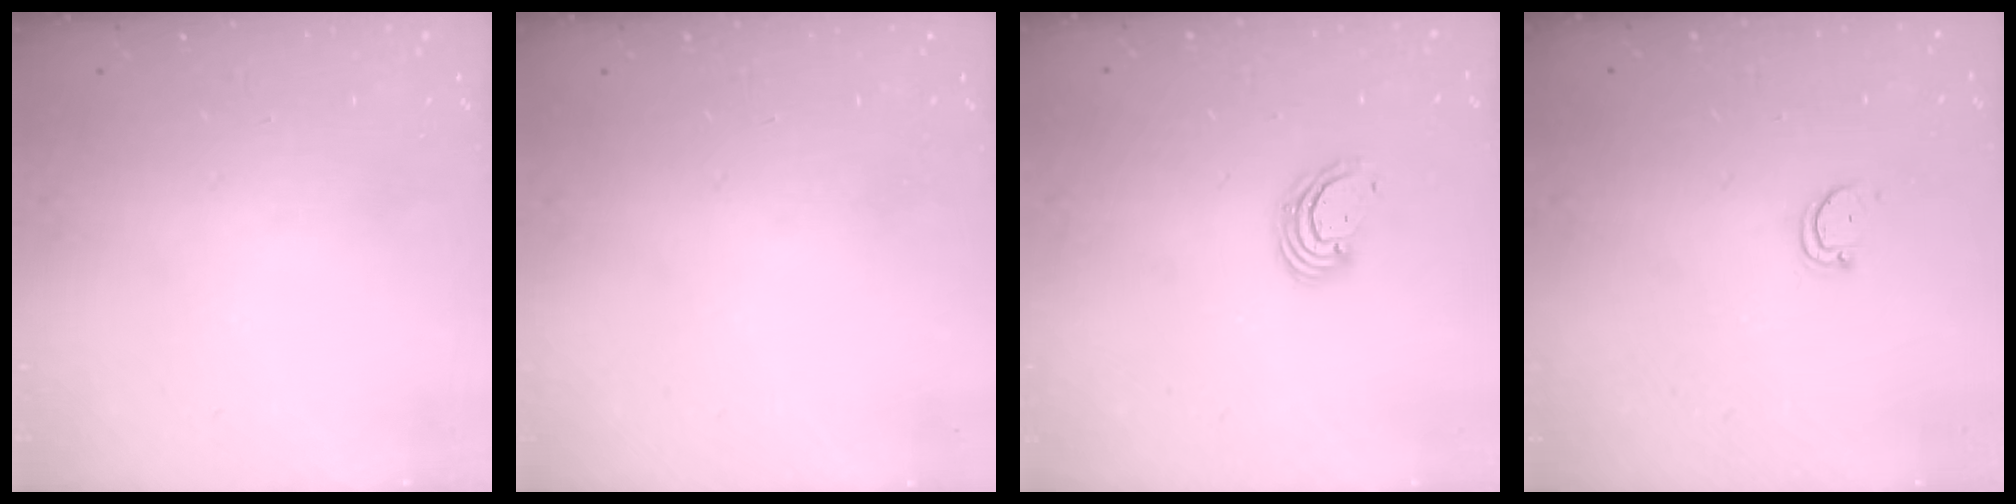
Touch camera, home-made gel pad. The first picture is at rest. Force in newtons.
{"total": 0.0}
{"total": 3.1, "press": 3.1, "slide": 0.1}
{"total": 2.3, "press": 2.3, "slide": 0.4}